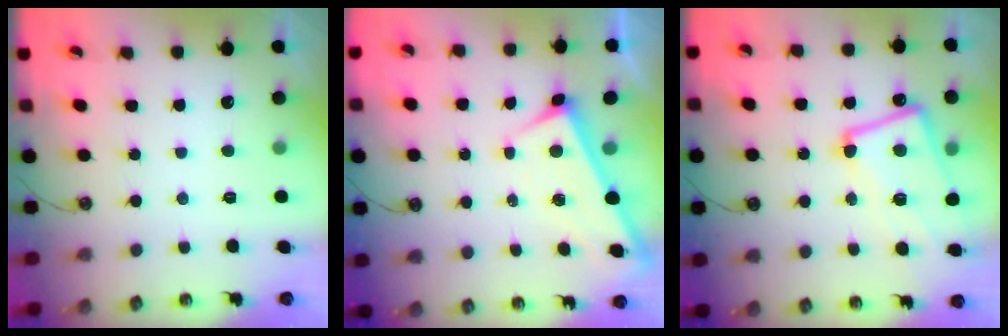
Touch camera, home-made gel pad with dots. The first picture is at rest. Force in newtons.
{"total": 1.2, "press": 1.2, "slide": 0.2}
{"total": 5.7, "press": 5.6, "slide": 1.4}